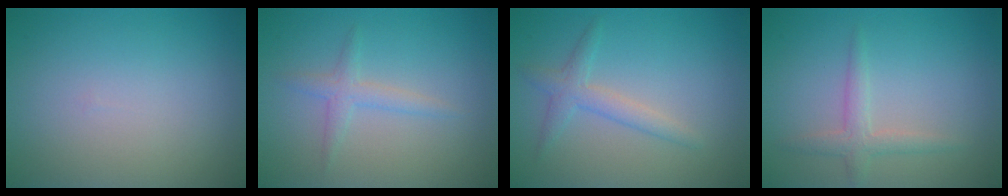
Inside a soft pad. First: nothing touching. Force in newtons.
{"total": 1.7, "press": 1.7, "slide": 0.1}
{"total": 2.2, "press": 2.2, "slide": 0.1}
{"total": 1.9, "press": 1.9, "slide": 0.1}